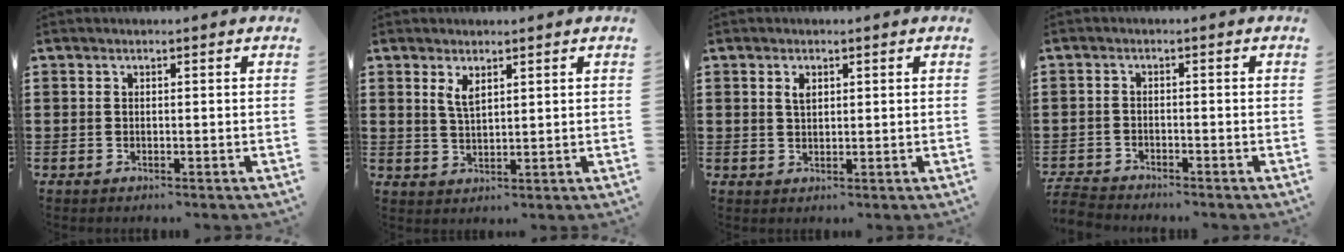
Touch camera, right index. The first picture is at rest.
{"total": 2.7, "force": [1.7, 1.0, 1.9], "torque": [-0.041, 0.003, 0.030]}
{"total": 1.7, "force": [0.8, 0.9, 1.2], "torque": [-0.027, 0.004, 0.014]}
{"total": 2.6, "force": [-2.6, 0.1, 0.1], "torque": [-0.014, -0.005, -0.057]}